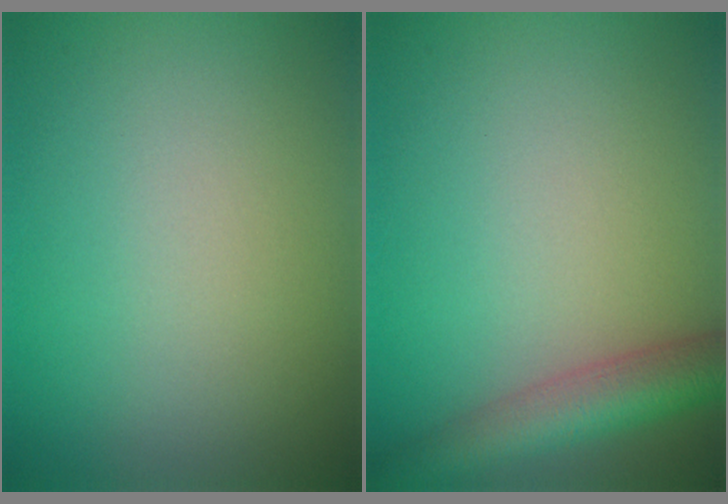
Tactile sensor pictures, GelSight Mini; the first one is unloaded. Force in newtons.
{"total": 4.9, "press": 4.9, "slide": 0.2}